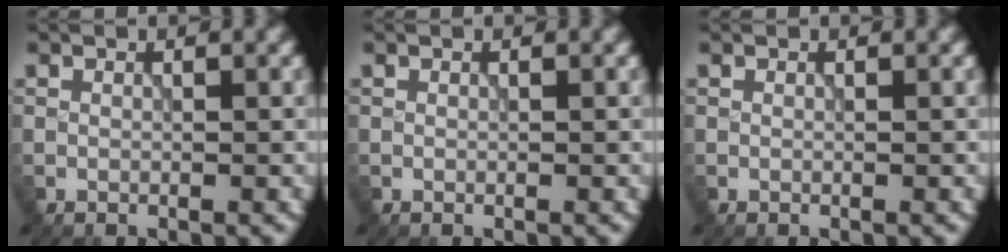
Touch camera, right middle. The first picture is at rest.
{"total": 0.0}
{"total": 0.0}